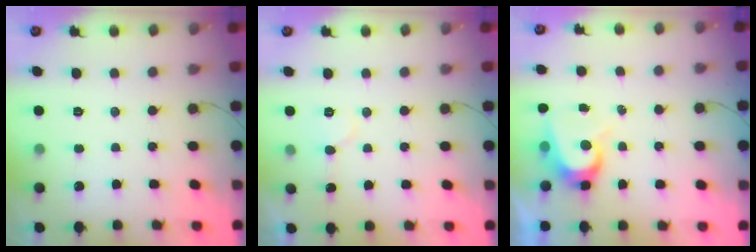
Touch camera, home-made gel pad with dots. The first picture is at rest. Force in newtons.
{"total": 6.9, "press": 6.9, "slide": 0.5}
{"total": 6.3, "press": 6.3, "slide": 0.5}